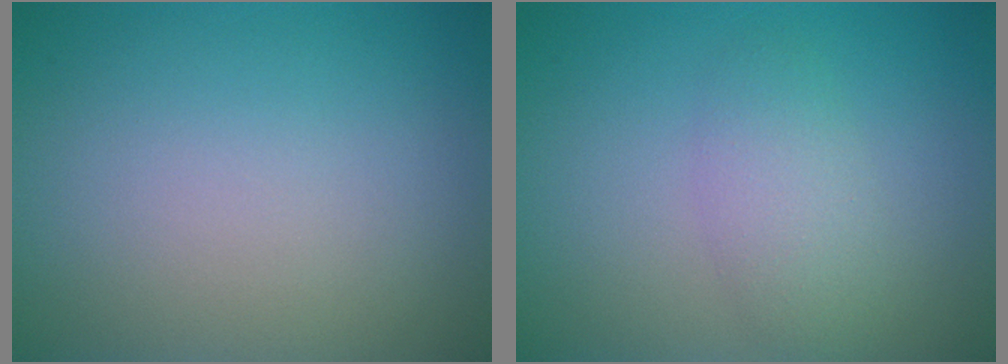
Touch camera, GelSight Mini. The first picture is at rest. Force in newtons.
{"total": 2.6, "press": 2.6, "slide": 0.2}